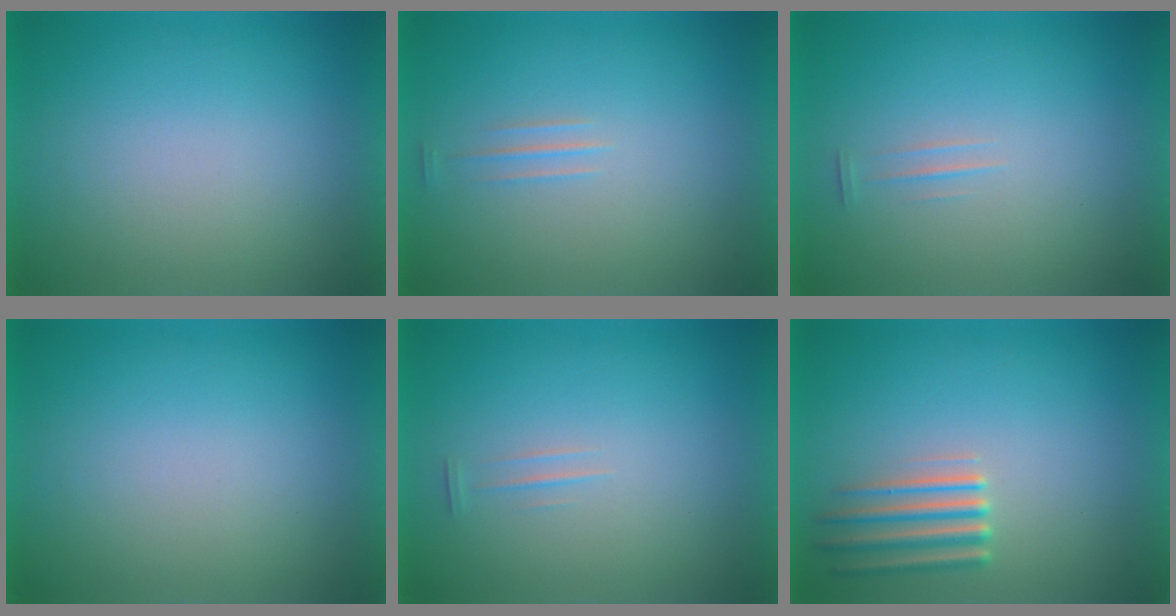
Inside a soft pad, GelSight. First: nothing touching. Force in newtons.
{"total": 1.2}
{"total": 1.1}
{"total": 0.0}
{"total": 1.4}
{"total": 2.3}